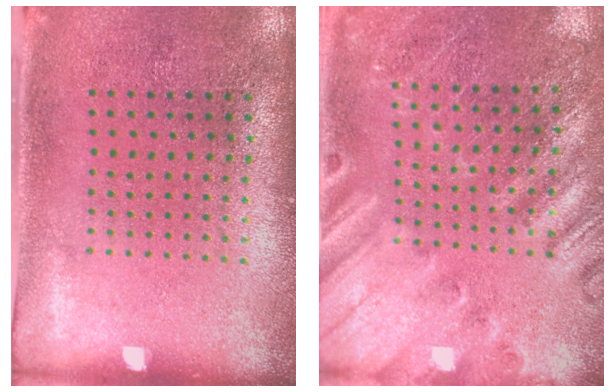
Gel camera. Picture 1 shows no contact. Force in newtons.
{"total": 2.4, "press": 2.4, "slide": 0.5}